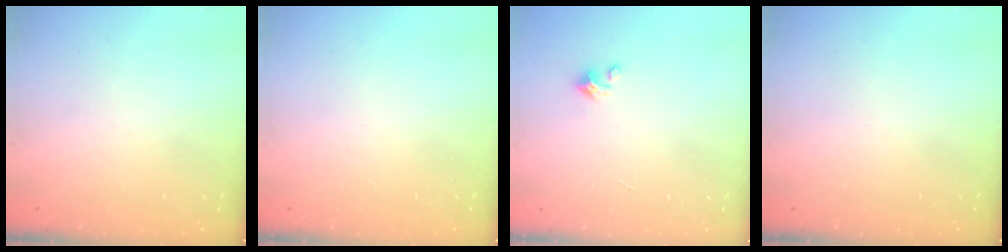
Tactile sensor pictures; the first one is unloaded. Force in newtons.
{"total": 0.0}
{"total": 1.5, "press": 1.5, "slide": 0.1}
{"total": 0.0}